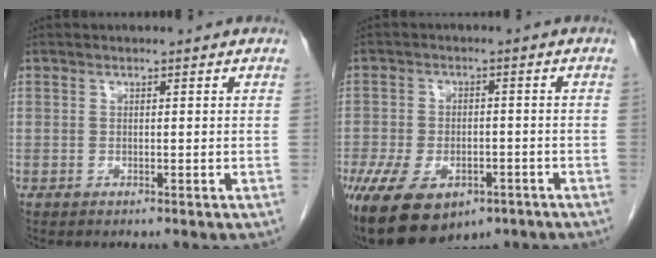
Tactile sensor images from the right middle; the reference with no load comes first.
{"total": 14.2, "force": [-8.4, 7.6, 8.6], "torque": [-0.175, -0.007, -0.124]}